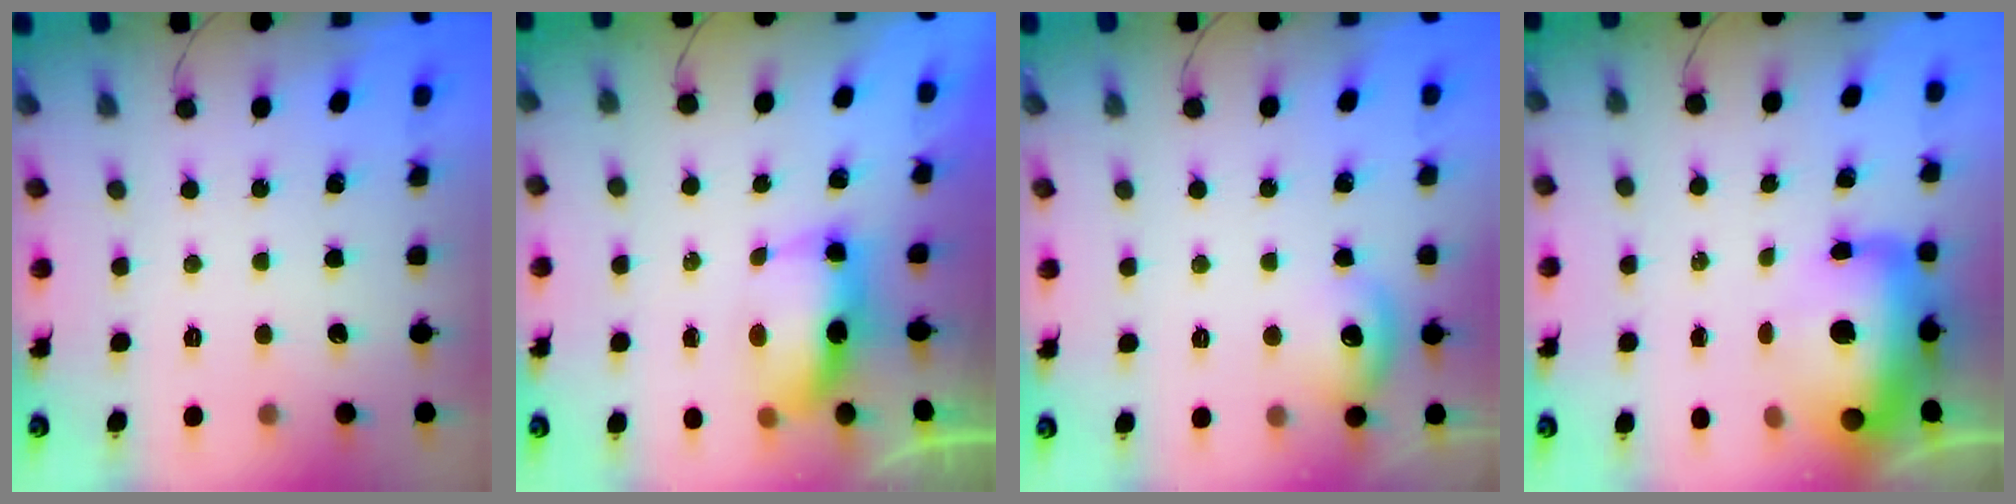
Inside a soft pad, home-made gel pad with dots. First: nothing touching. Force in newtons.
{"total": 10.7, "press": 8.8, "slide": 6.1}
{"total": 8.3, "press": 8.2, "slide": 1.4}
{"total": 23.0, "press": 19.1, "slide": 12.8}